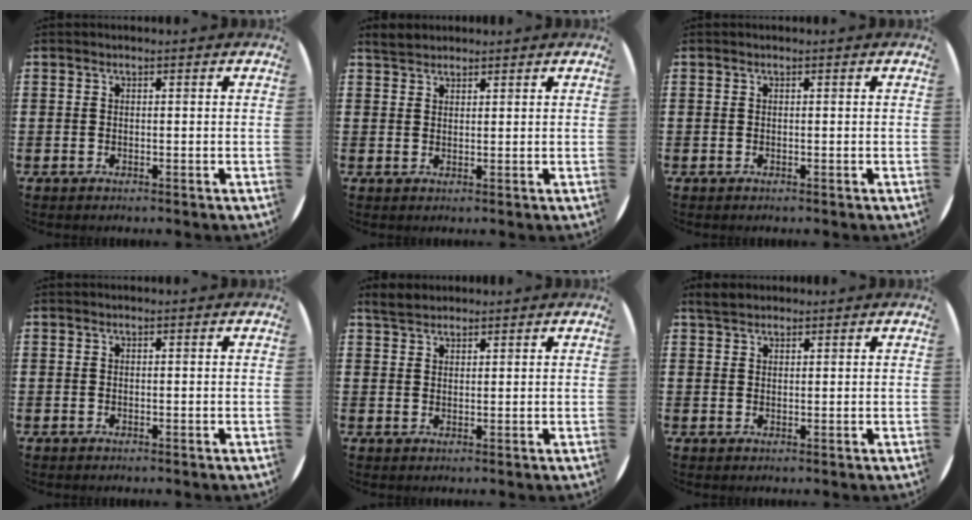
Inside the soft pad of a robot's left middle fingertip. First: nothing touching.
{"total": 2.0, "force": [1.9, 0.6, 0.2], "torque": [0.001, 0.002, 0.036]}
{"total": 0.0}
{"total": 0.0}
{"total": 2.6, "force": [2.3, 0.9, 0.5], "torque": [-0.006, 0.004, 0.043]}
{"total": 2.2, "force": [2.0, 0.8, 0.6], "torque": [-0.008, 0.004, 0.036]}